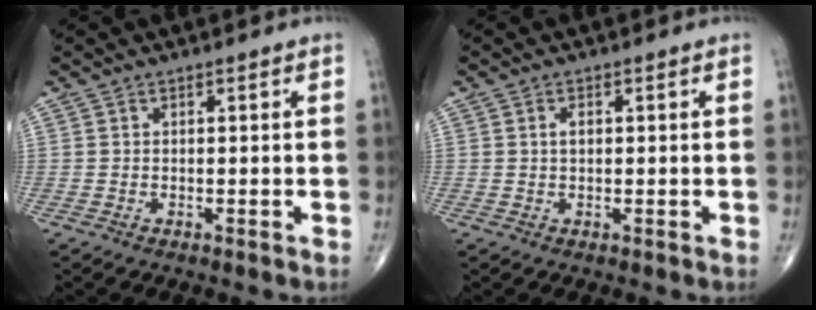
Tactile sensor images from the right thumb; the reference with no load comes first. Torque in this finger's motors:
{"motor_torque": [0.04, 0.99, 0.28, 0.08, 0.06]}